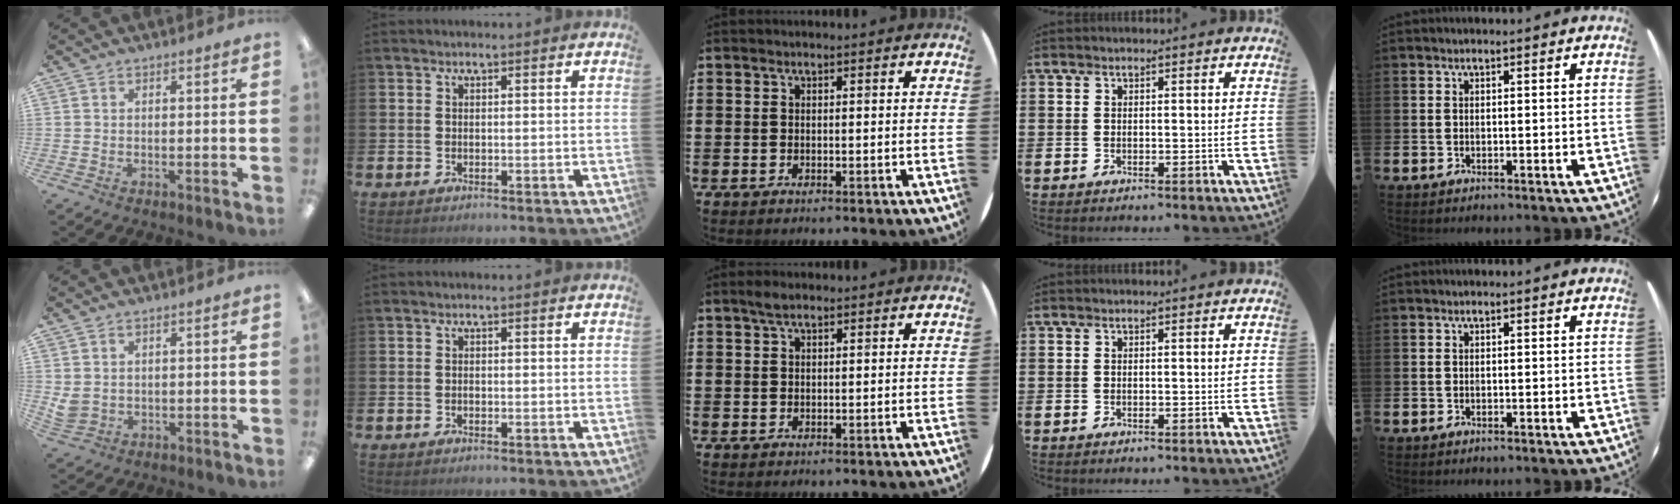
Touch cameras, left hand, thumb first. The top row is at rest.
{"thumb": {"total": 3.3, "force": [1.5, 2.6, 1.4], "torque": [-0.031, 0.000, 0.030]}, "middle": {"total": 1.9, "force": [1.3, 0.8, 1.1], "torque": [-0.015, 0.002, 0.022]}}